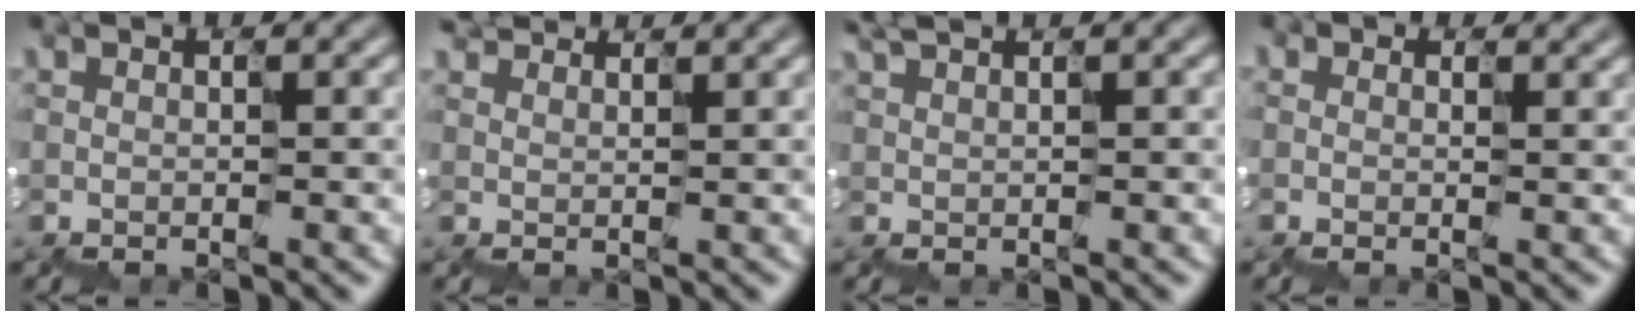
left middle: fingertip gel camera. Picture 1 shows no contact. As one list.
[{"total": 2.4, "force": [2.4, 0.4, -0.1], "torque": [-0.006, 0.021, 0.040]}, {"total": 1.8, "force": [1.2, 0.4, 1.2], "torque": [-0.024, 0.009, 0.024]}, {"total": 1.1, "force": [0.2, 0.8, 0.7], "torque": [-0.009, 0.006, 0.003]}]